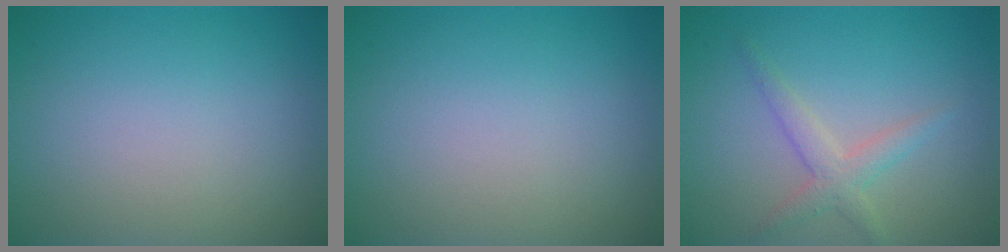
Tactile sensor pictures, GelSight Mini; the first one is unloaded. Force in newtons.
{"total": 0.0}
{"total": 2.3, "press": 2.3, "slide": 0.1}